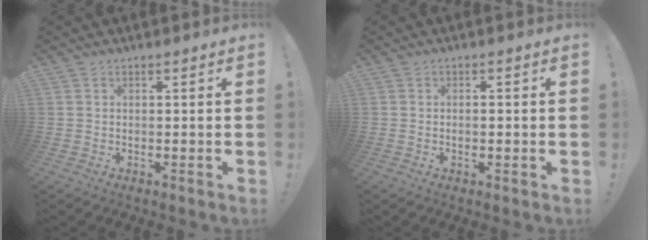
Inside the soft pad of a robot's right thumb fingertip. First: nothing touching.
{"total": 1.0, "force": [-0.6, 0.2, 0.8], "torque": [-0.011, 0.000, -0.011]}